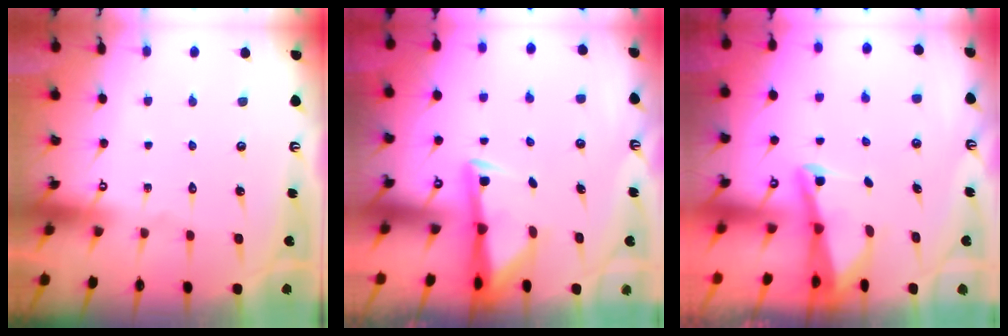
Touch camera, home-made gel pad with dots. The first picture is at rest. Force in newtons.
{"total": 2.8, "press": 2.8, "slide": 0.5}
{"total": 2.5, "press": 2.5, "slide": 0.6}